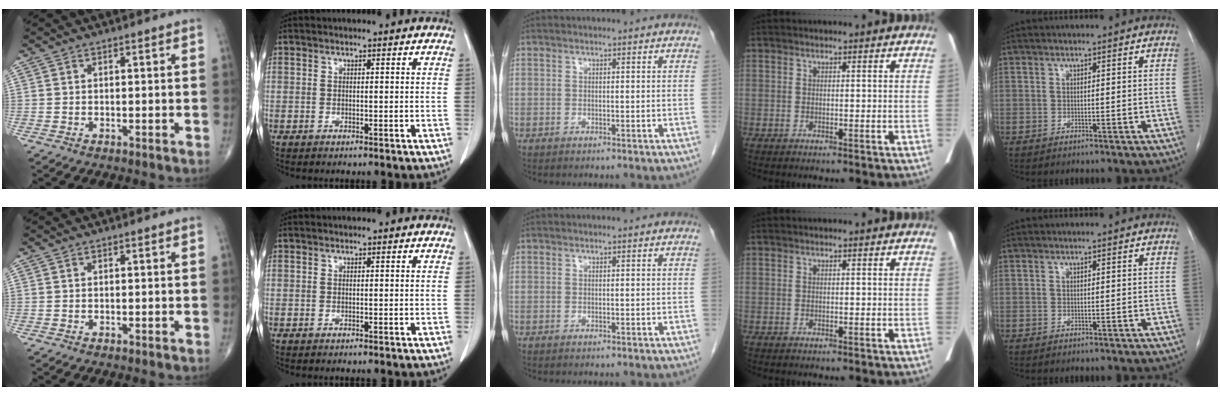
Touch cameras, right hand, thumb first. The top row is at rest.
{}